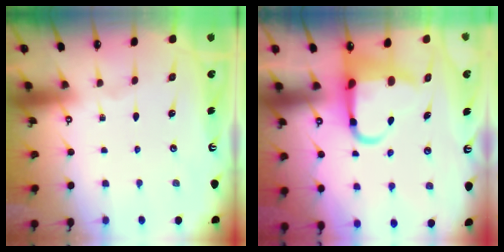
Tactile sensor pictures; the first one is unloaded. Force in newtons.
{"total": 8.2, "press": 8.0, "slide": 1.7}